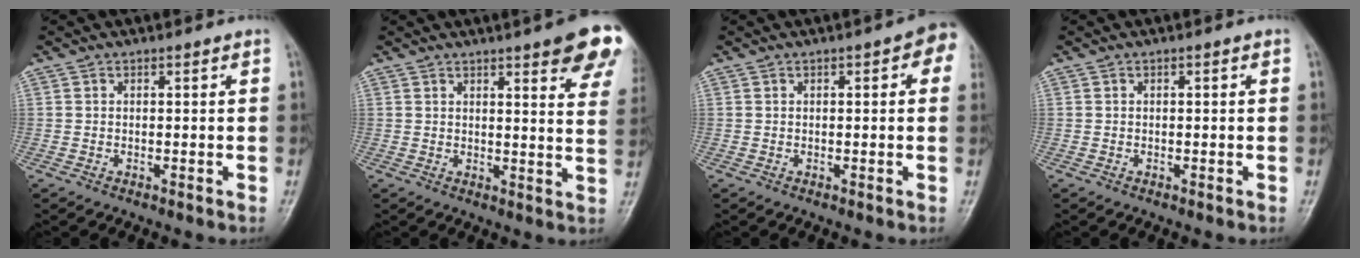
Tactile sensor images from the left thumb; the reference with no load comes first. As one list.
[{"total": 13.6, "force": [8.2, 2.9, 10.4], "torque": [-0.100, -0.032, 0.086]}, {"total": 4.8, "force": [1.5, 1.8, 4.2], "torque": [-0.036, 0.010, 0.007]}, {"total": 0.0}]